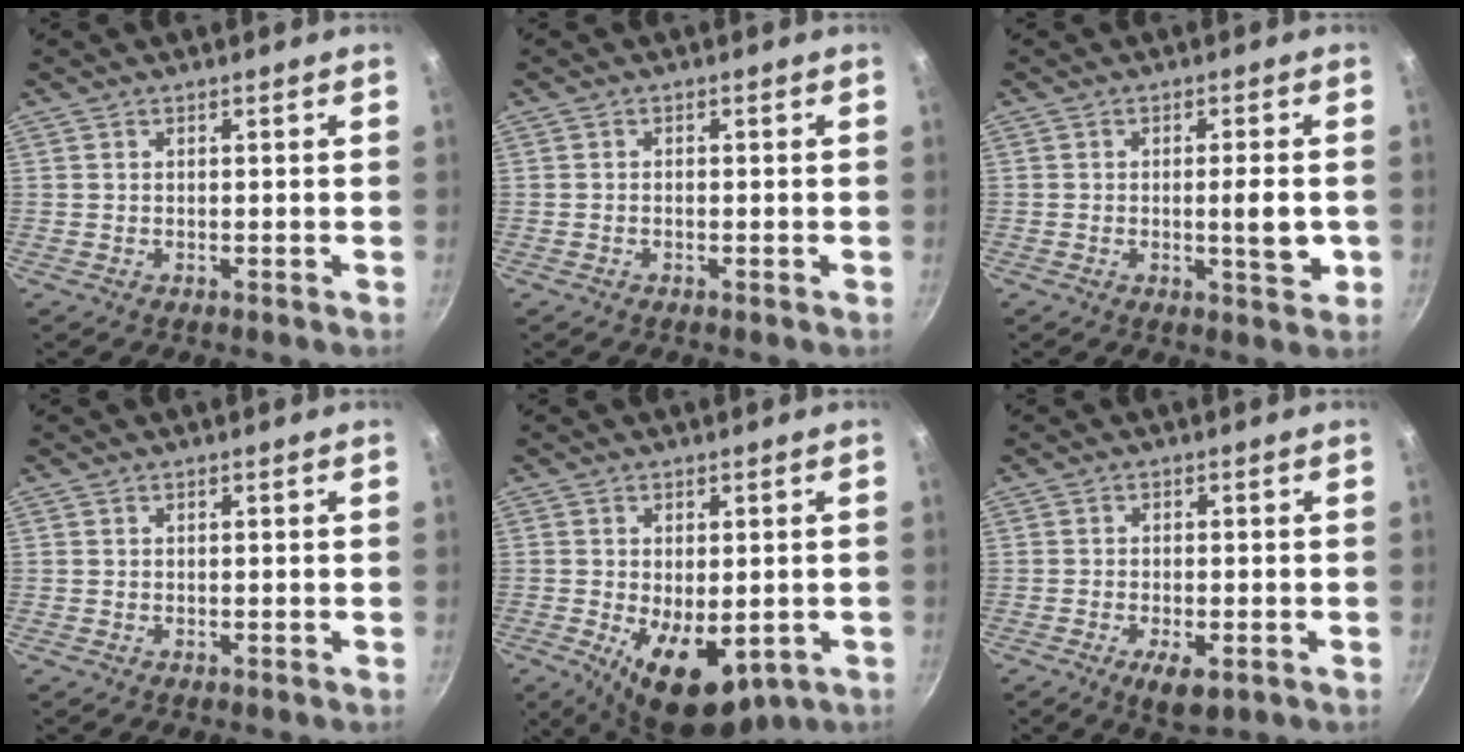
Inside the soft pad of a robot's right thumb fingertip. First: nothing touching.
{"total": 0.5, "force": [-0.3, 0.3, 0.3], "torque": [-0.005, 0.004, -0.007]}
{"total": 5.7, "force": [-0.8, 1.4, 5.5], "torque": [-0.075, -0.001, -0.012]}
{"total": 0.0}
{"total": 12.0, "force": [-3.2, 6.4, 9.6], "torque": [-0.124, -0.012, -0.029]}
{"total": 5.3, "force": [-2.2, 2.1, 4.3], "torque": [-0.067, 0.004, -0.030]}